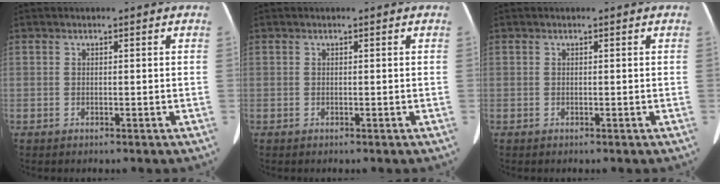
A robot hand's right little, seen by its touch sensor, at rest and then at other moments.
{"total": 0.0}
{"total": 0.0}